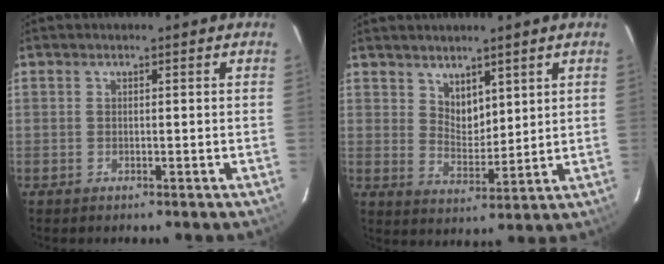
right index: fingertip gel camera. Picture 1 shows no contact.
{"total": 5.4, "force": [3.9, 2.9, 2.4], "torque": [-0.029, -0.001, 0.073]}